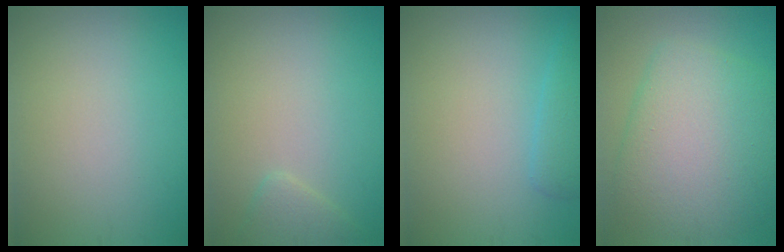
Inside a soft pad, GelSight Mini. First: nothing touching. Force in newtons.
{"total": 1.6, "press": 1.6, "slide": 0.1}
{"total": 2.2, "press": 2.2, "slide": 0.0}
{"total": 9.0, "press": 9.0, "slide": 0.1}